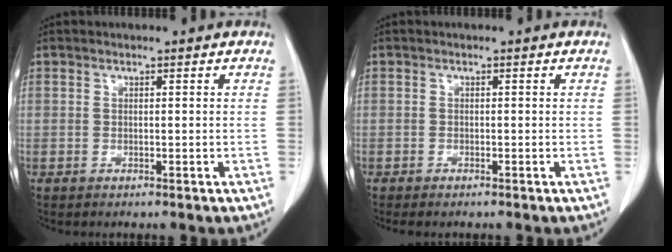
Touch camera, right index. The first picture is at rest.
{"total": 1.0, "force": [-0.9, 0.2, 0.4], "torque": [-0.008, -0.003, -0.012]}